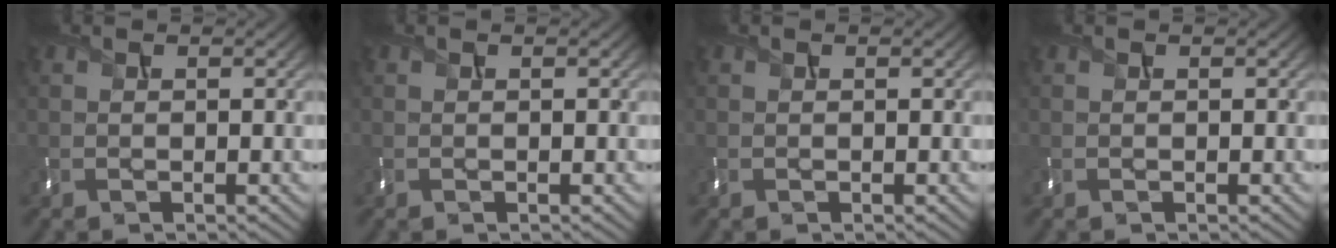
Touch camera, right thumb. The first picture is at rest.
{"total": 0.0}
{"total": 0.0}
{"total": 0.0}